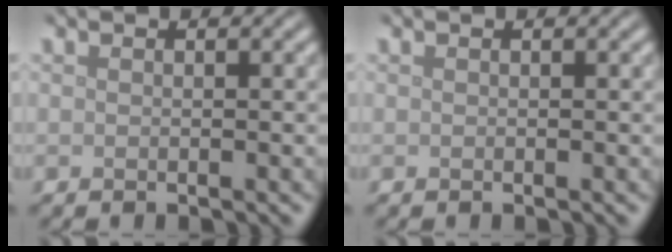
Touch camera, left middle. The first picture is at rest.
{"total": 0.0}